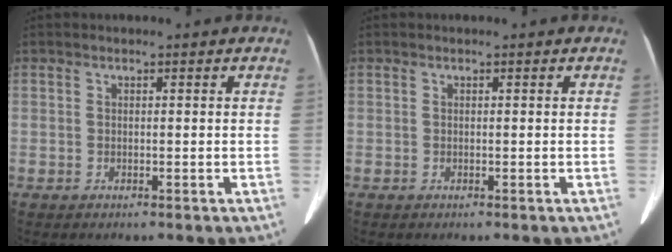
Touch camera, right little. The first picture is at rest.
{"total": 0.0}